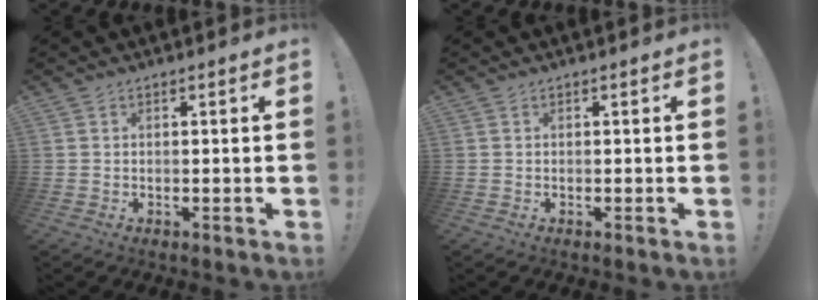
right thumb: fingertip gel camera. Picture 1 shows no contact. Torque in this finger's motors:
{"motor_torque": [-0.04, 0.05, -0.12, 0.09, 0.01]}